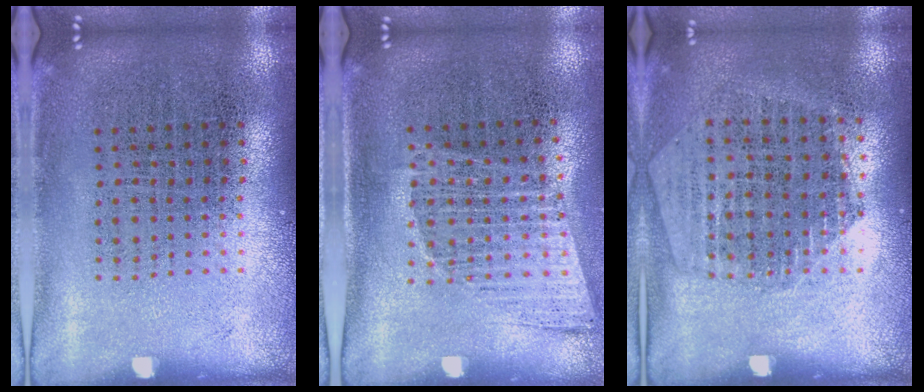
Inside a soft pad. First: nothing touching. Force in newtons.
{"total": 1.2, "press": 1.1, "slide": 0.6}
{"total": 1.4, "press": 1.3, "slide": 0.4}